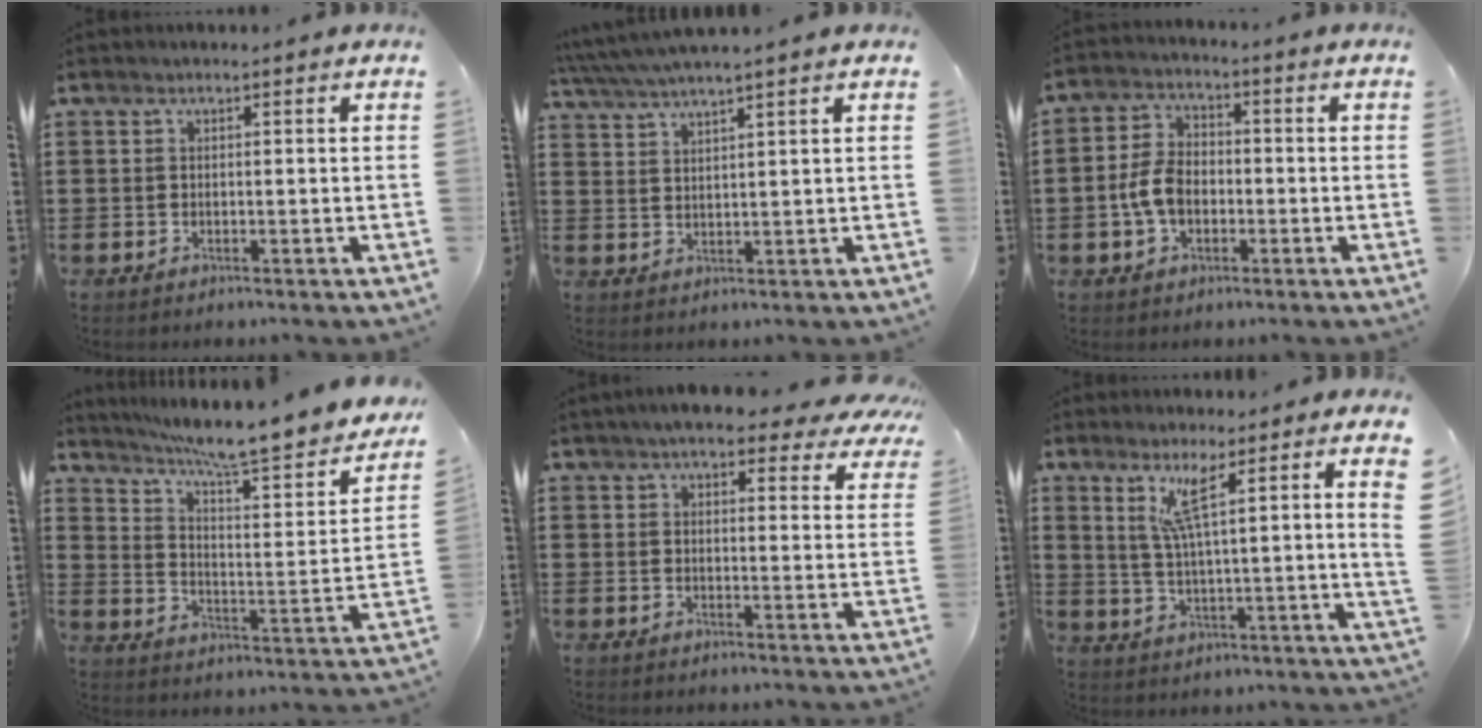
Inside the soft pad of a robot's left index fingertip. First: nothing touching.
{"total": 3.7, "force": [3.3, -0.5, 1.6], "torque": [-0.041, -0.007, 0.059]}
{"total": 6.3, "force": [-1.4, 4.2, 4.5], "torque": [-0.117, 0.002, -0.035]}
{"total": 8.4, "force": [7.0, 0.3, 4.7], "torque": [-0.105, -0.057, 0.109]}
{"total": 5.8, "force": [5.0, 1.1, 2.6], "torque": [-0.060, -0.013, 0.089]}
{"total": 8.1, "force": [5.3, 0.3, 6.2], "torque": [-0.123, -0.019, 0.088]}